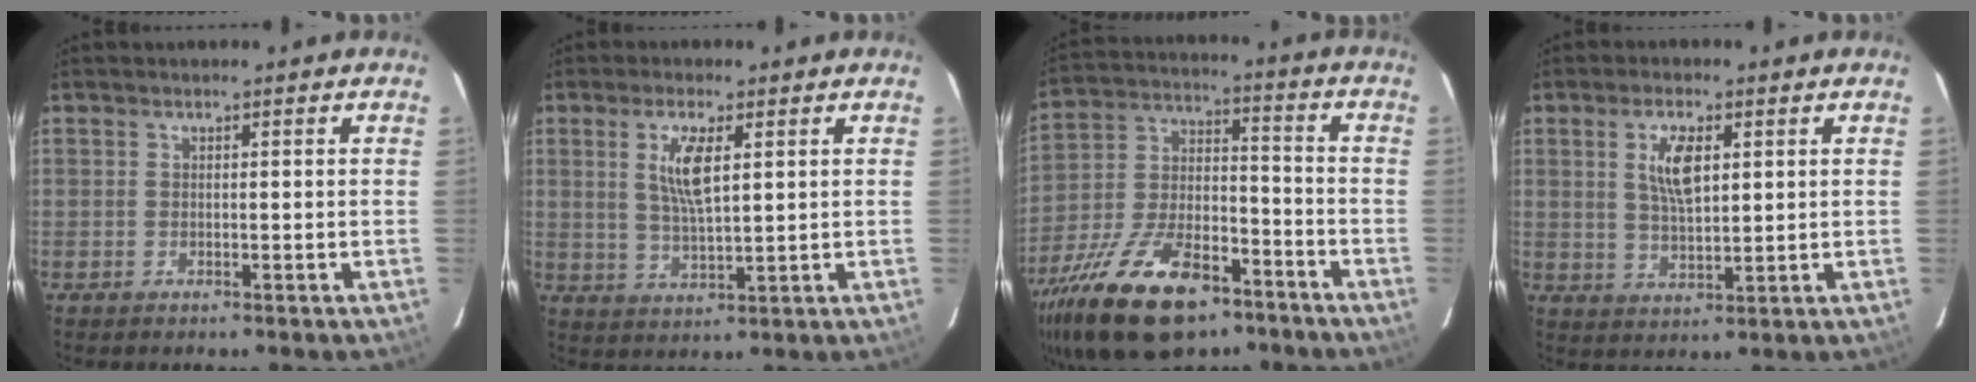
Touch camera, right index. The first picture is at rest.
{"total": 7.0, "force": [2.4, 3.0, 5.8], "torque": [-0.106, 0.002, 0.049]}
{"total": 23.7, "force": [-15.0, 10.6, 15.0], "torque": [-0.302, -0.016, -0.250]}
{"total": 6.6, "force": [2.1, 2.7, 5.6], "torque": [-0.103, 0.002, 0.043]}